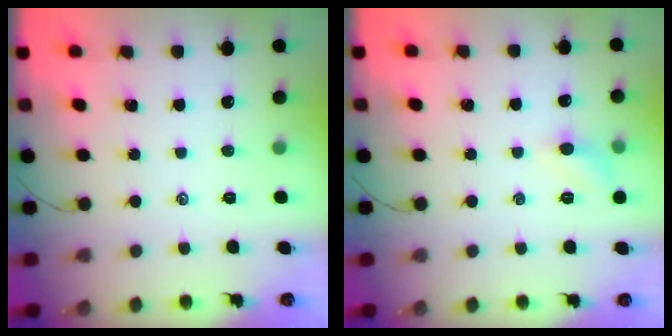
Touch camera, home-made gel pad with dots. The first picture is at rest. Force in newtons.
{"total": 5.4, "press": 5.2, "slide": 1.7}